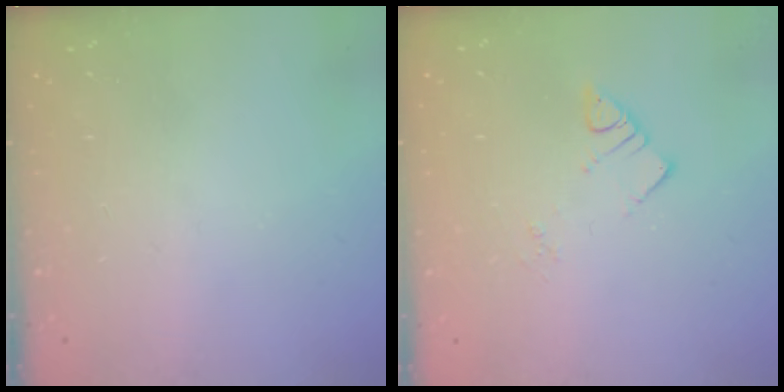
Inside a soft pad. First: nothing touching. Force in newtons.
{"total": 3.2, "press": 3.2, "slide": 0.2}